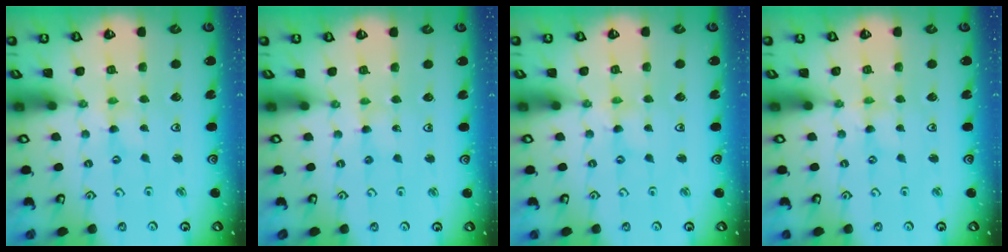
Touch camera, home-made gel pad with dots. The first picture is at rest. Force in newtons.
{"total": 2.5, "press": 2.5, "slide": 0.3}
{"total": 1.4, "press": 1.4, "slide": 0.2}
{"total": 0.0}